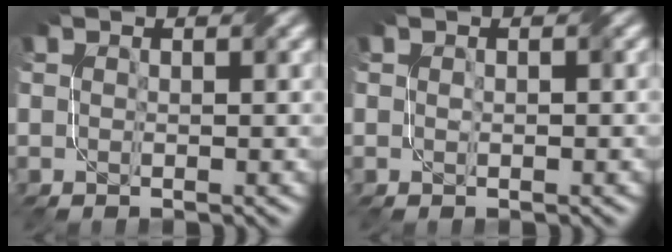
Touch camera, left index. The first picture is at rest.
{"total": 0.5, "force": [0.0, 0.2, 0.5], "torque": [-0.011, 0.002, 0.001]}